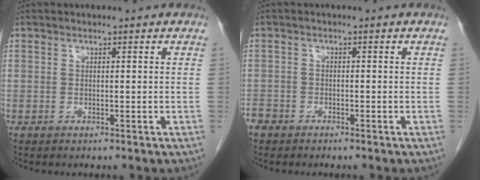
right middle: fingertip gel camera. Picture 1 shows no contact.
{"total": 2.4, "force": [-1.9, 1.3, 0.4], "torque": [-0.012, 0.002, -0.036]}